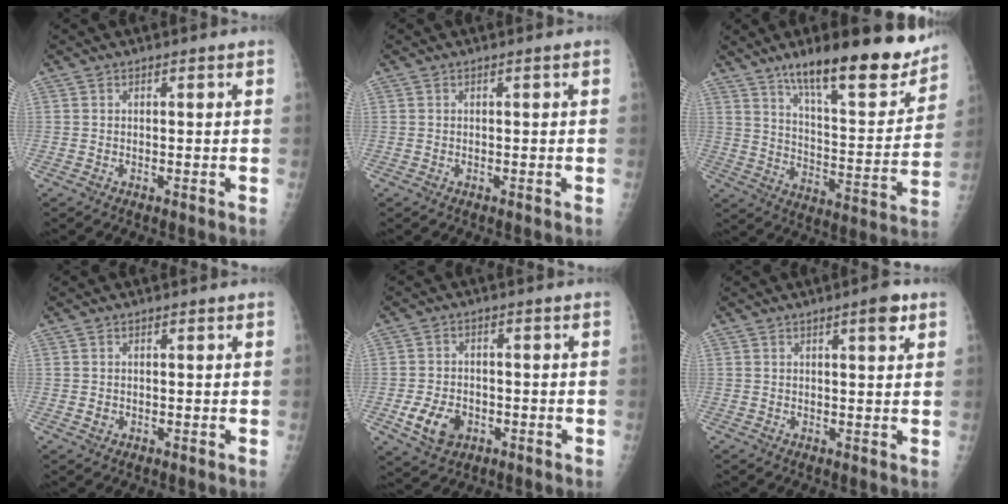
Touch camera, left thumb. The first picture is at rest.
{"total": 0.0}
{"total": 21.8, "force": [15.6, 6.0, 14.0], "torque": [-0.165, -0.079, 0.242]}
{"total": 0.8, "force": [-0.2, 0.7, 0.3], "torque": [0.002, 0.002, 0.001]}
{"total": 7.1, "force": [-2.6, 5.2, 4.1], "torque": [-0.057, 0.007, -0.038]}
{"total": 3.4, "force": [1.9, 0.8, 2.8], "torque": [-0.035, -0.007, 0.023]}